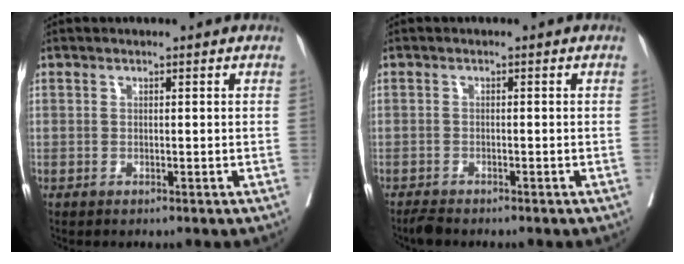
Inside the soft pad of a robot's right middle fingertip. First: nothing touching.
{"total": 1.6, "force": [-1.5, 0.2, 0.4], "torque": [-0.012, -0.006, -0.026]}